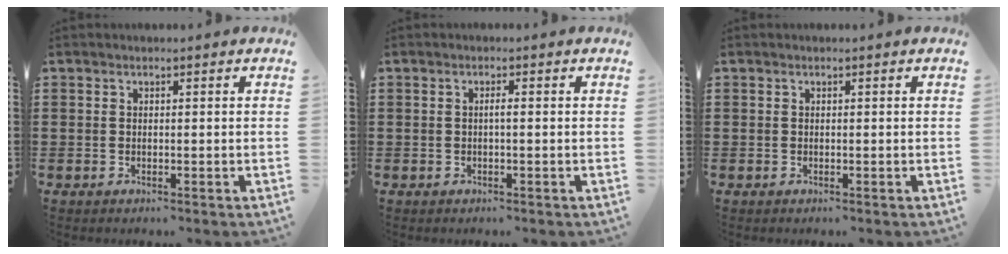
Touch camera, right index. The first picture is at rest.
{"total": 1.0, "force": [-0.2, 0.0, 1.0], "torque": [-0.019, -0.002, -0.003]}
{"total": 0.0}